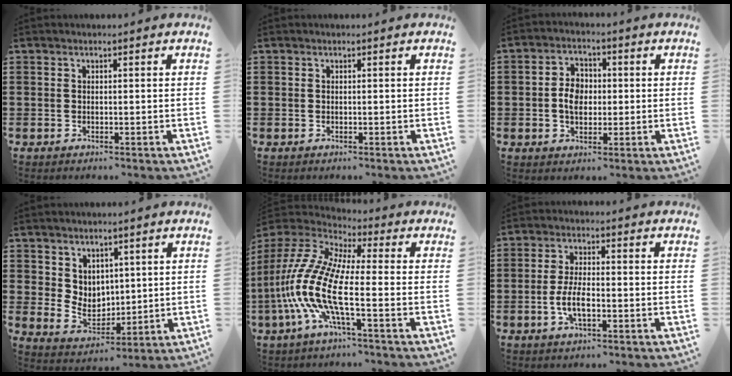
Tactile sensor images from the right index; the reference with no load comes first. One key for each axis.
{"total": 0.0}
{"total": 4.9, "fx": -0.4, "fy": 3.6, "fz": 3.4, "tx": -0.069, "ty": 0.006, "tz": -0.013}
{"total": 5.4, "fx": 2.9, "fy": 4.4, "fz": 1.1, "tx": -0.037, "ty": -0.002, "tz": 0.055}
{"total": 12.4, "fx": -4.3, "fy": 3.5, "fz": 11.1, "tx": -0.280, "ty": -0.023, "tz": -0.099}
{"total": 5.1, "fx": -1.5, "fy": 2.0, "fz": 4.5, "tx": -0.104, "ty": -0.004, "tz": -0.035}